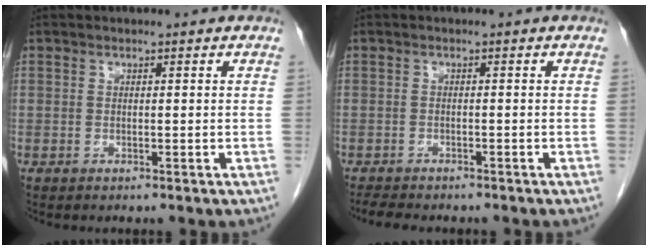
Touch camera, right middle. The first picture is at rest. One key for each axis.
{"total": 4.8, "fx": -4.2, "fy": 1.2, "fz": 2.0, "tx": -0.035, "ty": -0.009, "tz": -0.062}